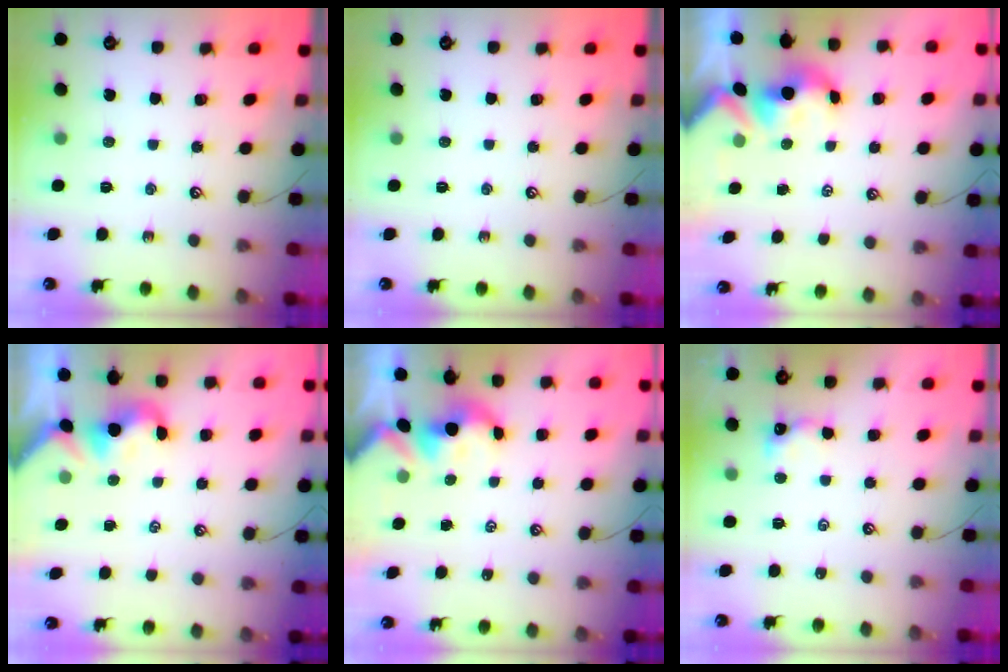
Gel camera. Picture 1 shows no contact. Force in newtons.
{"total": 0.0}
{"total": 2.1, "press": 2.0, "slide": 0.7}
{"total": 0.7, "press": 0.1, "slide": 0.7}
{"total": 1.7, "press": 1.7, "slide": 0.2}
{"total": 2.2, "press": 2.1, "slide": 0.5}